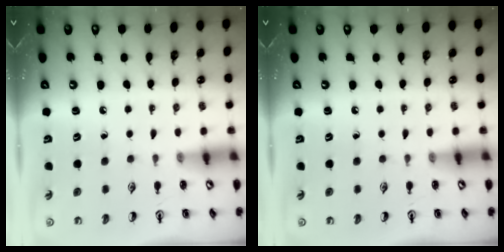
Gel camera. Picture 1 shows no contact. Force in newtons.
{"total": 0.0}